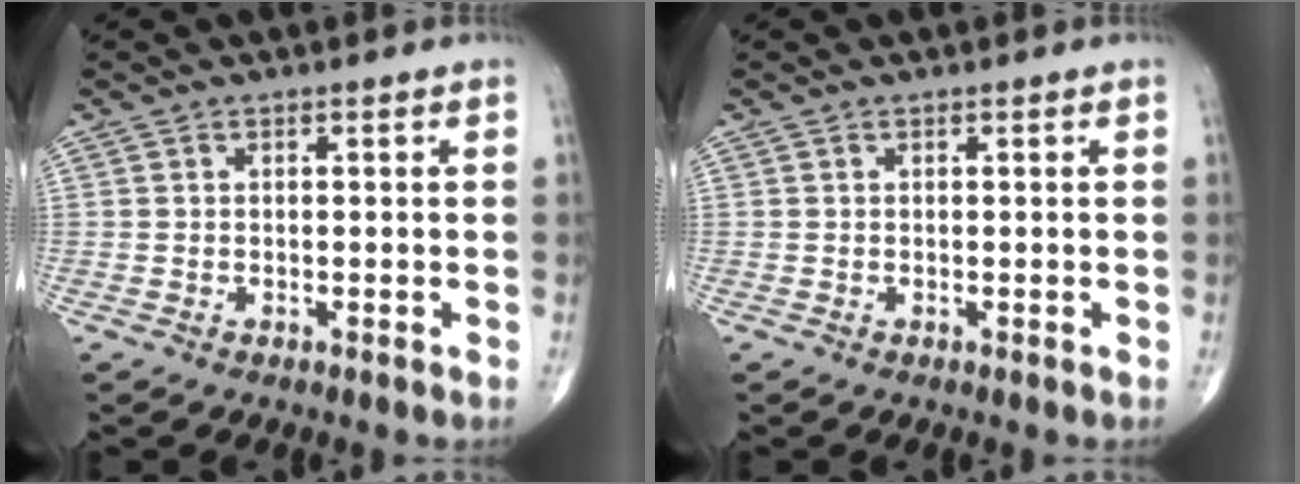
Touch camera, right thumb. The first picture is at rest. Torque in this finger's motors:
{"motor_torque": [-0.02, 0.02, 0.00, 0.00, 0.01]}